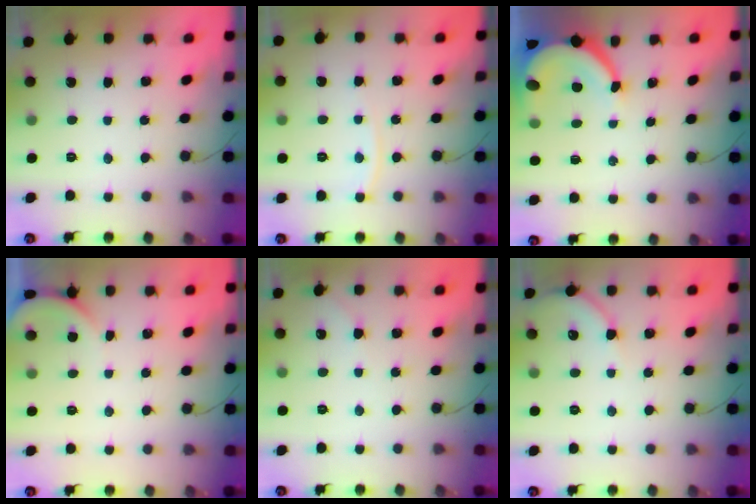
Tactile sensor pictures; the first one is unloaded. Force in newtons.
{"total": 5.7, "press": 5.6, "slide": 0.6}
{"total": 7.7, "press": 7.7, "slide": 0.9}
{"total": 2.0, "press": 2.0, "slide": 0.2}
{"total": 2.7, "press": 2.7, "slide": 0.4}
{"total": 6.7, "press": 6.6, "slide": 0.9}